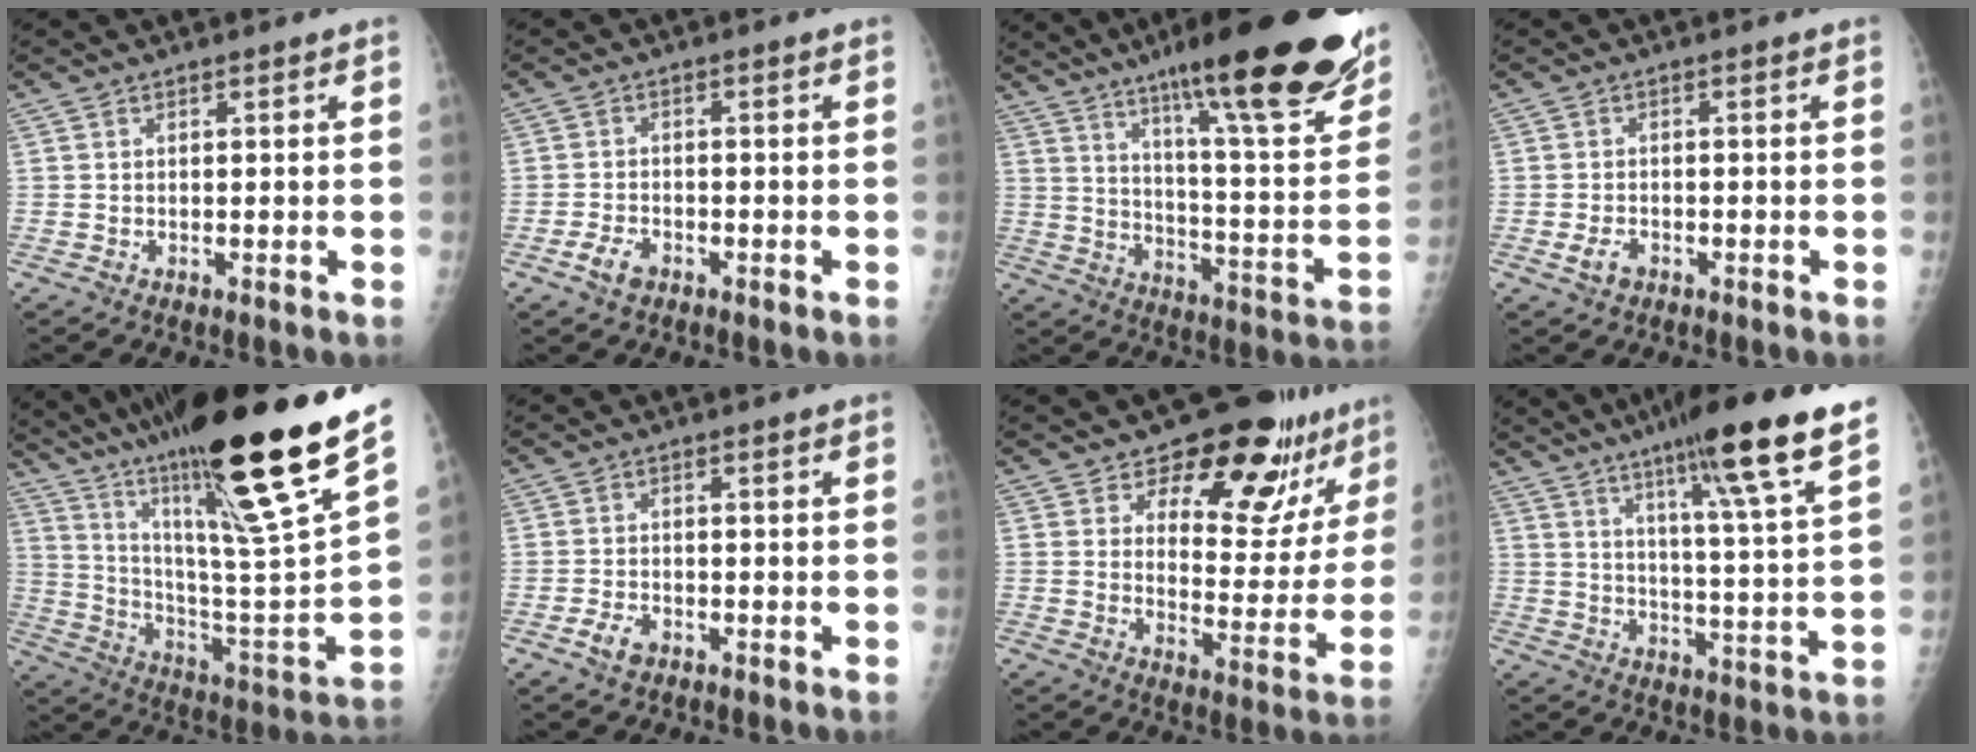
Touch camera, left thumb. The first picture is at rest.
{"total": 3.5, "force": [-2.1, 2.1, 1.9], "torque": [-0.034, 0.009, -0.037]}
{"total": 31.3, "force": [20.0, 5.7, 23.5], "torque": [-0.286, -0.063, 0.290]}
{"total": 2.9, "force": [-1.4, 1.9, 1.7], "torque": [-0.028, 0.003, -0.023]}
{"total": 33.5, "force": [22.3, 3.4, 24.8], "torque": [-0.390, -0.083, 0.369]}
{"total": 3.2, "force": [-1.8, 2.0, 1.7], "torque": [-0.029, 0.006, -0.032]}
{"total": 16.8, "force": [11.9, 8.3, 8.5], "torque": [-0.047, -0.080, 0.151]}
{"total": 18.0, "force": [11.4, 1.0, 13.9], "torque": [-0.197, -0.049, 0.166]}